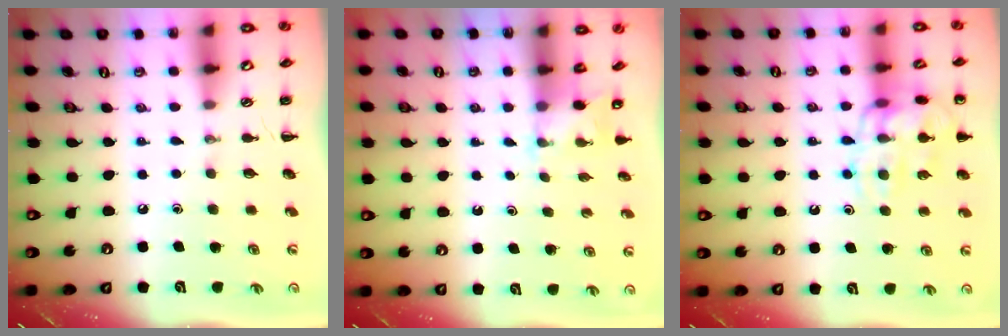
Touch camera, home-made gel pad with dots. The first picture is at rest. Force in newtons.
{"total": 2.2, "press": 2.1, "slide": 0.7}
{"total": 13.6, "press": 13.5, "slide": 1.4}